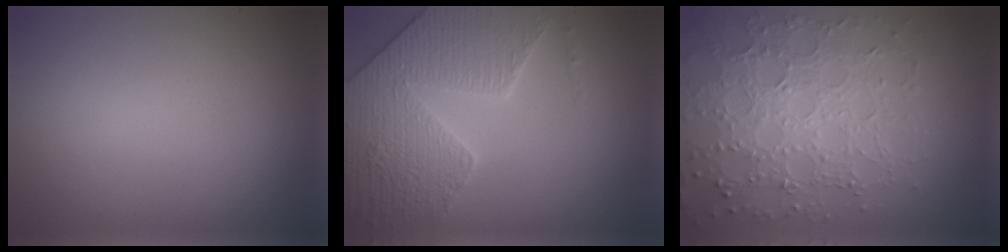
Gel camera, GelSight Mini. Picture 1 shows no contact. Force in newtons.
{"total": 7.1, "press": 5.9, "slide": 4.0}
{"total": 6.7, "press": 5.3, "slide": 4.1}